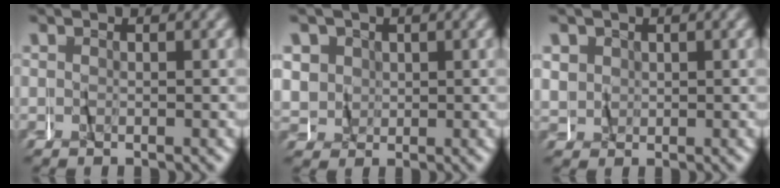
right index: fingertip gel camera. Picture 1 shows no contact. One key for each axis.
{"total": 6.9, "fx": 1.3, "fy": 6.3, "fz": 2.5, "tx": -0.073, "ty": -0.008, "tz": 0.022}
{"total": 3.0, "fx": 1.0, "fy": 2.7, "fz": 1.0, "tx": -0.036, "ty": -0.004, "tz": 0.022}